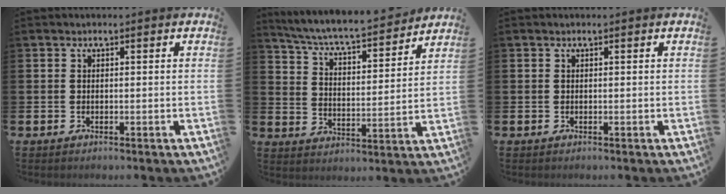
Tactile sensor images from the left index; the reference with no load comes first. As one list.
[{"total": 6.8, "force": [6.5, 0.7, 2.1], "torque": [-0.073, -0.051, 0.109]}, {"total": 0.0}]